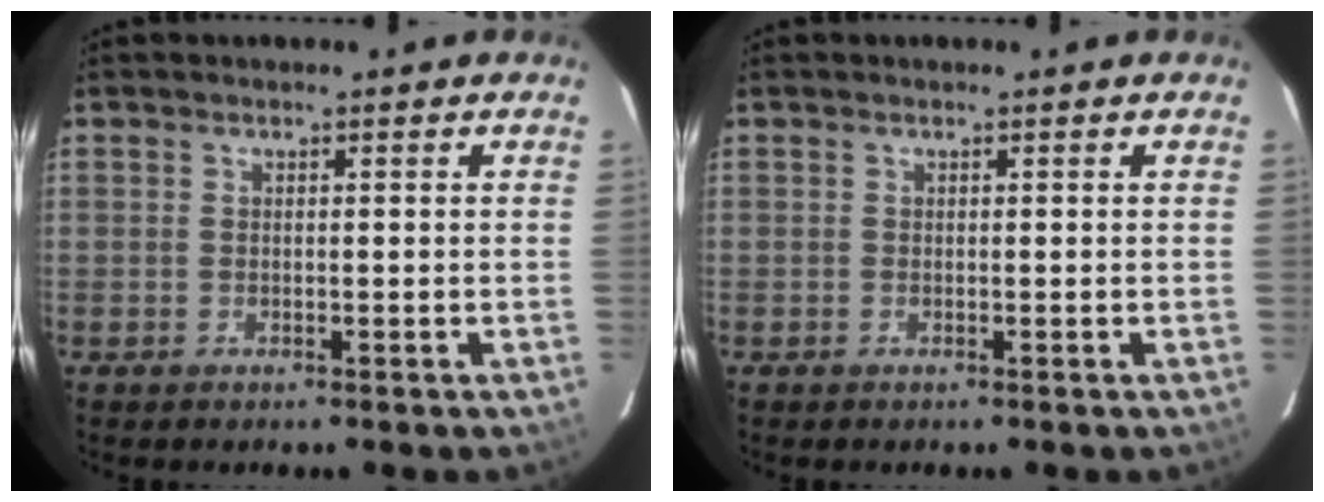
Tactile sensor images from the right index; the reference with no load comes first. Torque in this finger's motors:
{"motor_torque": [0.11, 0.08, -0.02, 0.01]}